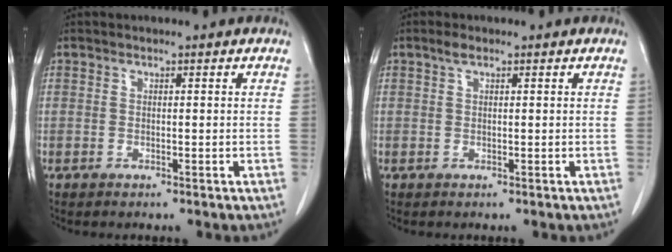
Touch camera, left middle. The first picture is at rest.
{"total": 1.1, "force": [0.7, 0.4, 0.7], "torque": [-0.015, 0.007, 0.011]}